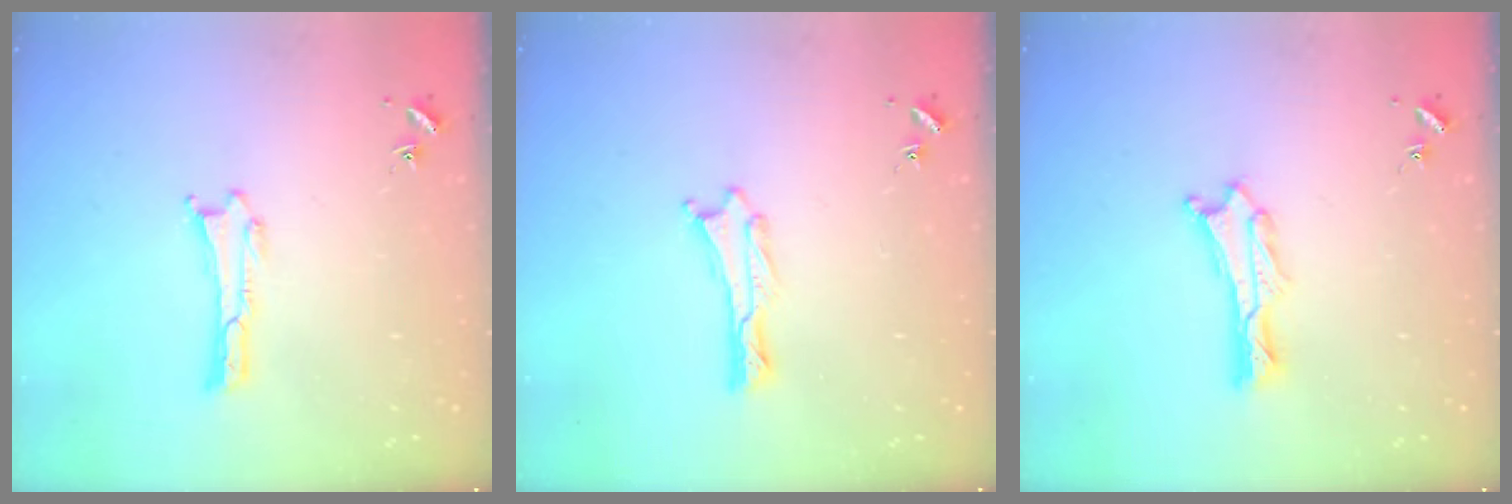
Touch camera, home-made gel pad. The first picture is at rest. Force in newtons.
{"total": 0.0}
{"total": 0.9, "press": 0.9, "slide": 0.2}